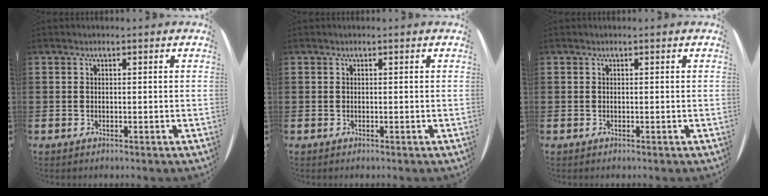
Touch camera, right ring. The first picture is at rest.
{"total": 0.0}
{"total": 0.0}